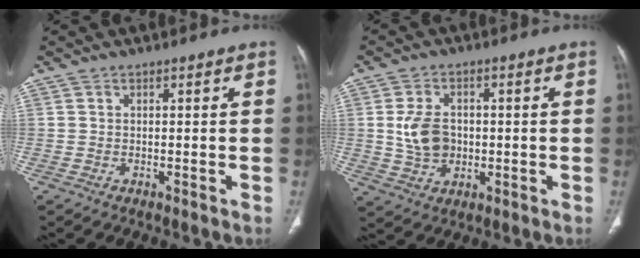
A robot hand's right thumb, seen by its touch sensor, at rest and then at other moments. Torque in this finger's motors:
{"motor_torque": [0.39, 0.33, 0.77, 0.16, 0.20]}